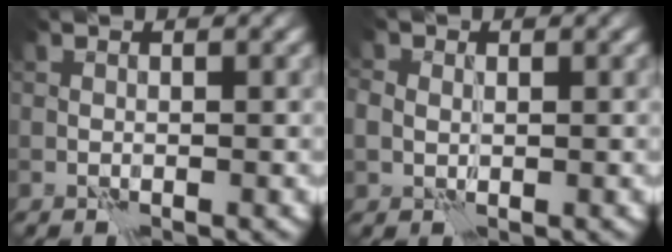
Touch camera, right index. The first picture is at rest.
{"total": 2.0, "force": [0.6, 1.7, 0.9], "torque": [-0.014, 0.005, 0.006]}